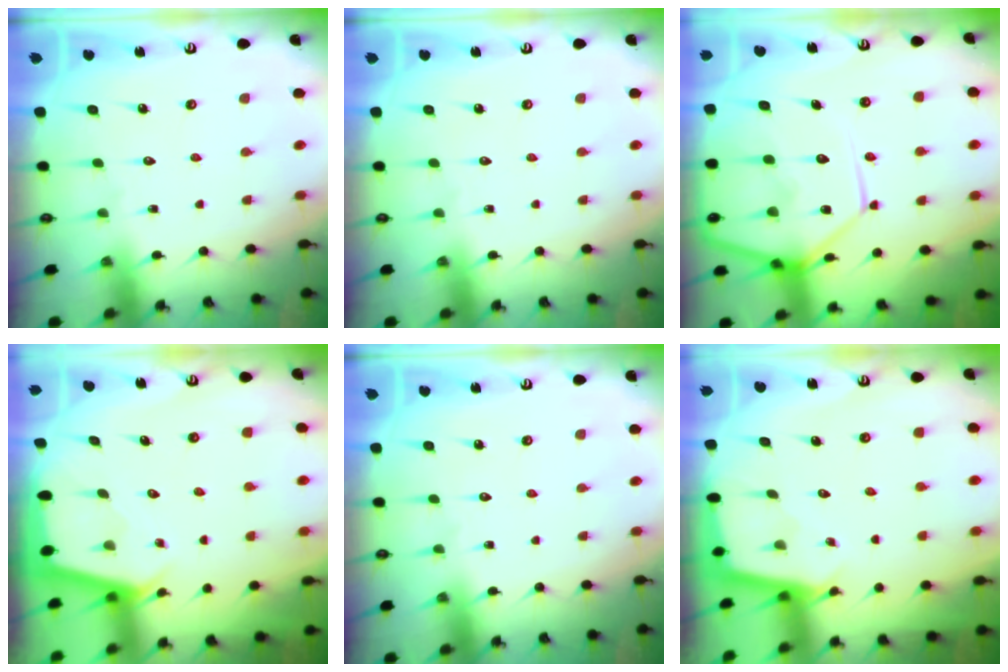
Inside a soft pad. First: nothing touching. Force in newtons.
{"total": 0.0}
{"total": 19.1, "press": 19.0, "slide": 2.0}
{"total": 2.3, "press": 2.3, "slide": 0.3}
{"total": 0.0}
{"total": 2.2, "press": 2.2, "slide": 0.1}